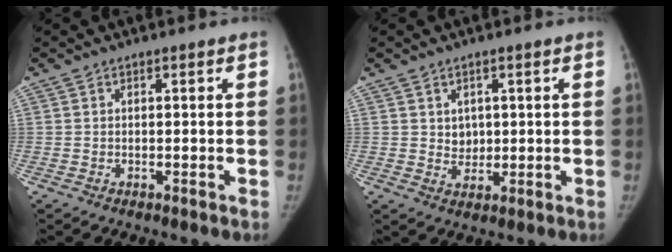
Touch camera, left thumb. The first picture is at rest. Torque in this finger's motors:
{"motor_torque": [-0.07, -0.06, -0.08, 0.07, -0.02]}